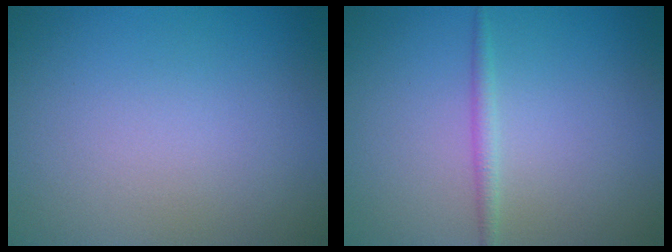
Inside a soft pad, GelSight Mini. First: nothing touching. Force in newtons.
{"total": 1.1, "press": 1.1, "slide": 0.1}